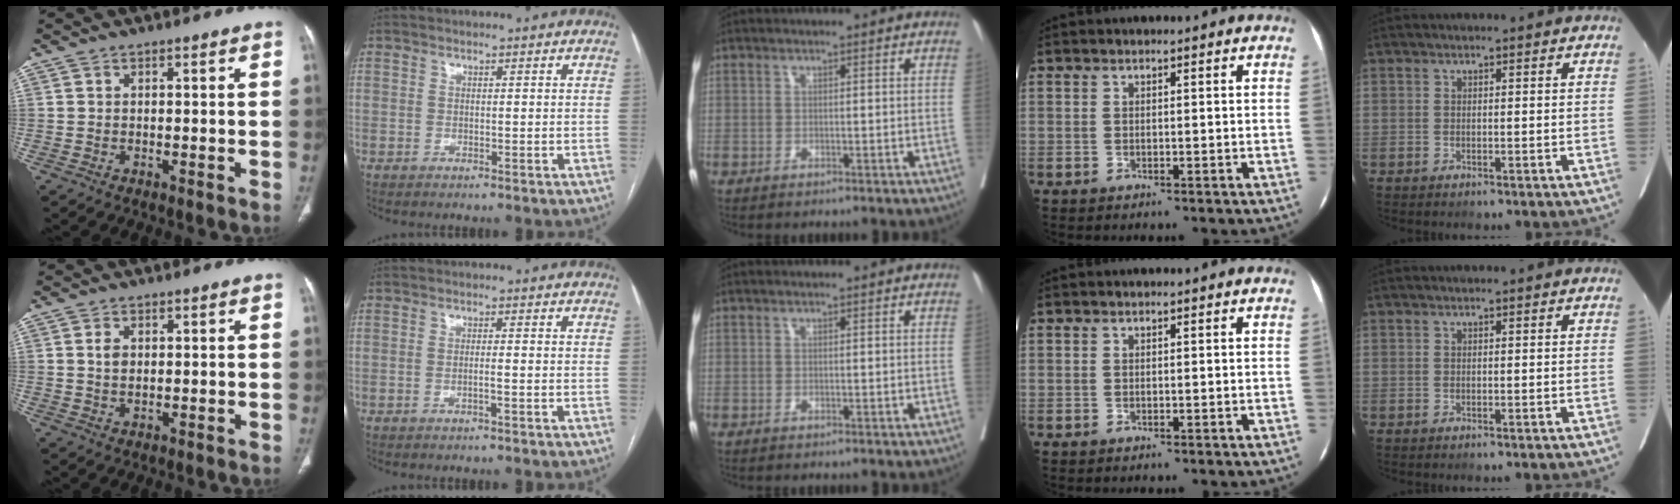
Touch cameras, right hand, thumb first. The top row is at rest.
{"thumb": {"total": 2.4, "force": [0.5, 1.6, 1.7], "torque": [-0.027, -0.004, 0.010]}, "index": {"total": 1.3, "force": [-0.6, -0.1, 1.1], "torque": [-0.022, 0.000, -0.010]}}